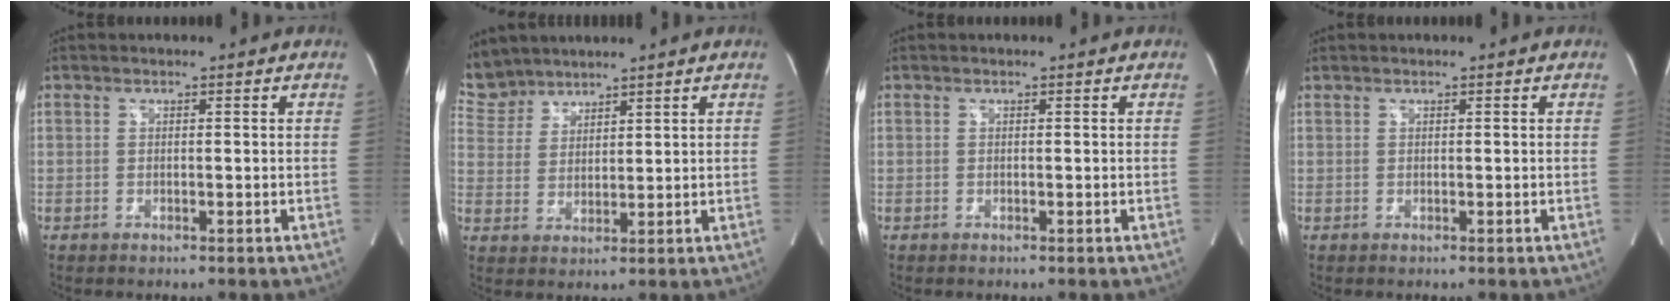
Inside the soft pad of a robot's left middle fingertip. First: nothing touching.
{"total": 6.0, "force": [5.6, 2.1, -0.1], "torque": [-0.003, 0.008, 0.121]}
{"total": 0.0}
{"total": 0.0}